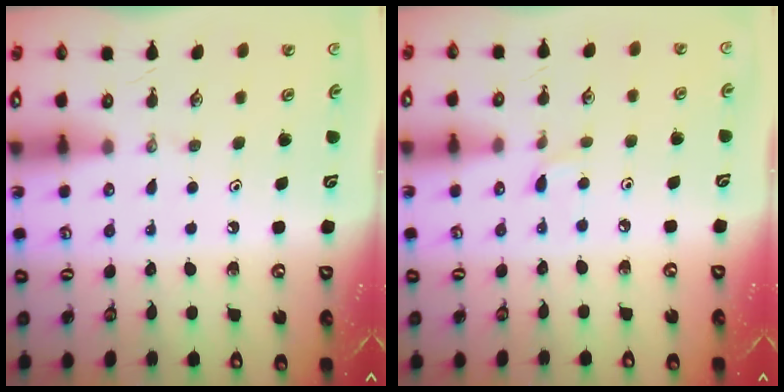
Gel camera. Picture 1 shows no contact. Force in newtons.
{"total": 2.2, "press": 2.1, "slide": 0.3}